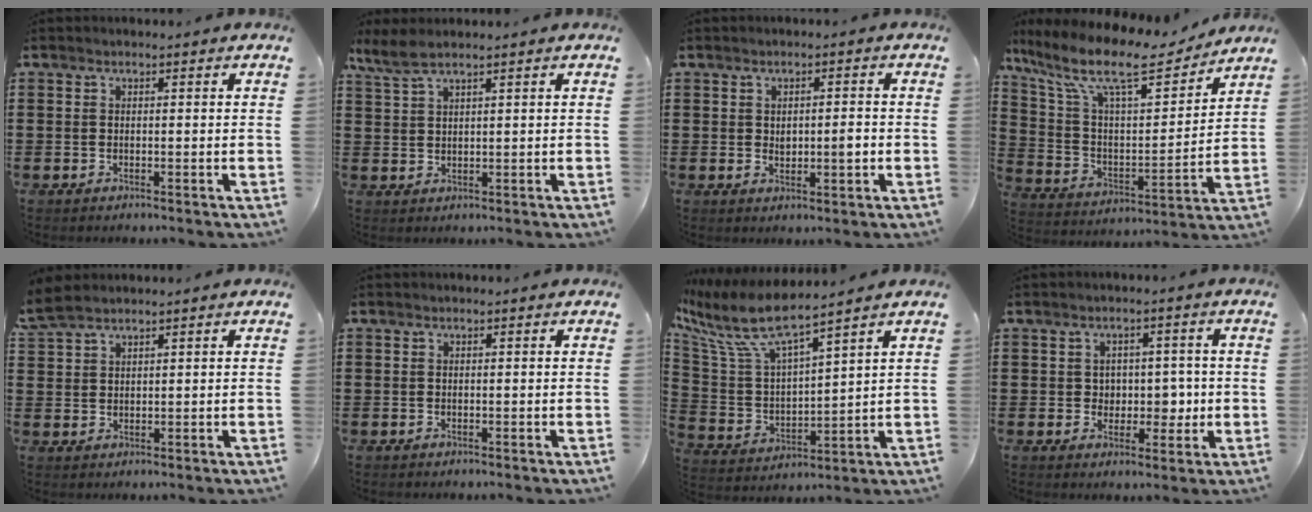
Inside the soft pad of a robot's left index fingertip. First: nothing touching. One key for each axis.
{"total": 3.1, "fx": 2.2, "fy": 0.5, "fz": 2.0, "tx": -0.046, "ty": 0.003, "tz": 0.042}
{"total": 2.6, "fx": 0.0, "fy": 1.0, "fz": 2.4, "tx": -0.037, "ty": -0.003, "tz": -0.004}
{"total": 13.4, "fx": 10.3, "fy": 3.1, "fz": 8.0, "tx": -0.203, "ty": -0.056, "tz": 0.173}
{"total": 3.3, "fx": 2.8, "fy": 1.0, "fz": 1.6, "tx": -0.039, "ty": 0.001, "tz": 0.053}
{"total": 0.0}
{"total": 9.4, "fx": 7.3, "fy": 1.3, "fz": 5.7, "tx": -0.156, "ty": -0.047, "tz": 0.118}
{"total": 4.0, "fx": 0.4, "fy": 3.5, "fz": 1.9, "tx": -0.029, "ty": -0.002, "tz": -0.002}